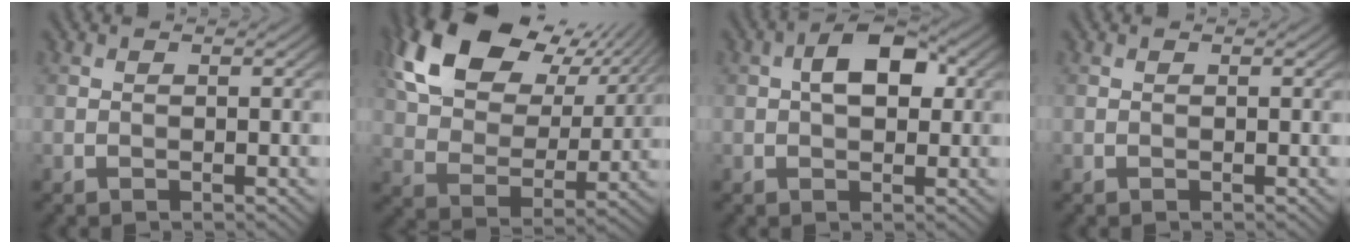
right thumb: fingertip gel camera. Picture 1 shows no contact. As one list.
[{"total": 16.9, "force": [8.7, 10.3, 10.1], "torque": [-0.223, 0.020, 0.149]}, {"total": 5.4, "force": [1.0, 3.0, 4.4], "torque": [-0.071, 0.010, 0.011]}, {"total": 0.0}]